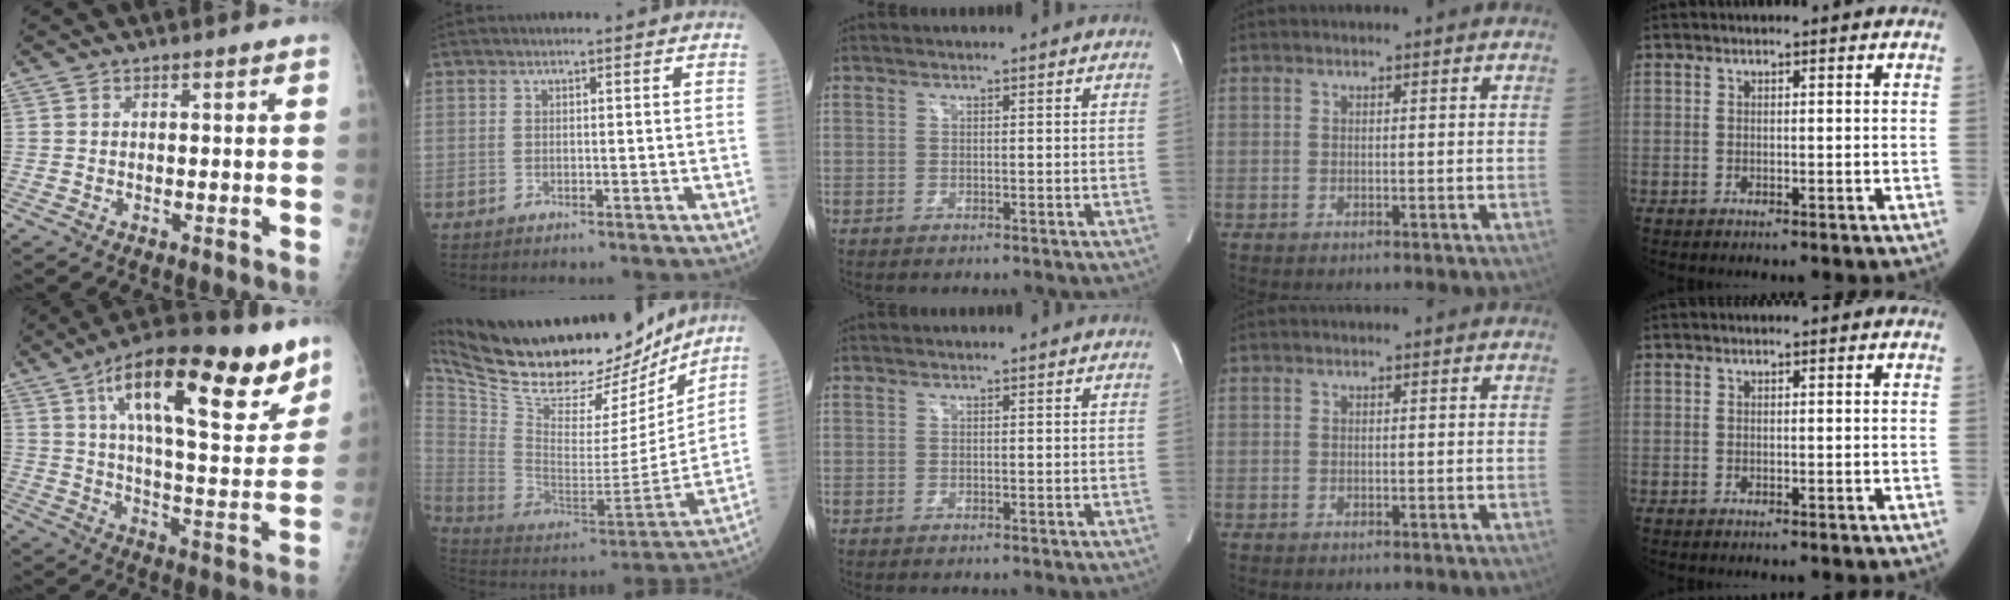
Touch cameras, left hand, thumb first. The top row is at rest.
{"thumb": {"total": 26.0, "force": [13.7, 9.1, 20.2], "torque": [-0.276, -0.027, 0.214]}, "index": {"total": 28.7, "force": [24.6, 8.5, 12.1], "torque": [-0.218, -0.025, 0.374]}}